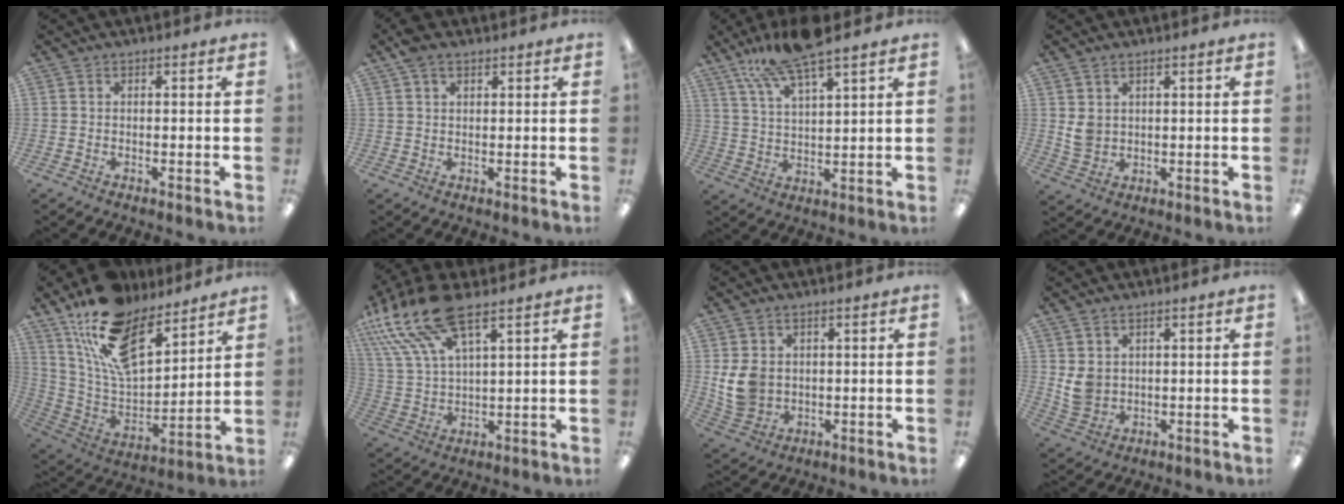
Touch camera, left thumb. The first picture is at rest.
{"total": 4.0, "force": [2.6, 2.0, 2.4], "torque": [-0.051, 0.002, 0.049]}
{"total": 12.6, "force": [10.2, 2.7, 7.0], "torque": [-0.145, -0.045, 0.182]}
{"total": 4.6, "force": [1.8, 3.4, 2.4], "torque": [-0.042, 0.003, 0.036]}
{"total": 19.9, "force": [14.4, 8.8, 10.5], "torque": [-0.203, -0.082, 0.263]}
{"total": 17.3, "force": [11.5, 6.1, 11.3], "torque": [-0.257, -0.049, 0.202]}
{"total": 7.6, "force": [1.7, 6.0, 4.3], "torque": [-0.105, 0.004, 0.033]}
{"total": 5.4, "force": [2.3, 4.1, 2.6], "torque": [-0.047, -0.005, 0.044]}